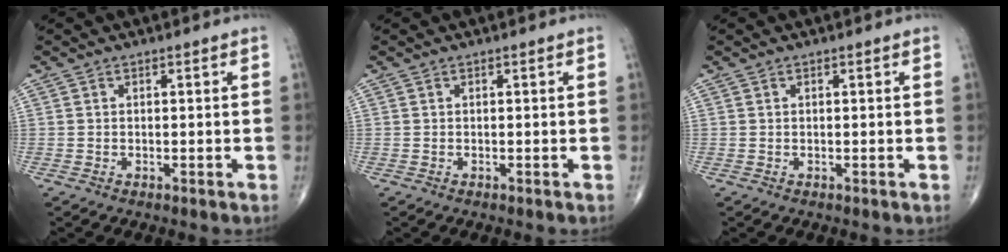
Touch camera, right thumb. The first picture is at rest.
{"total": 0.0}
{"total": 0.0}